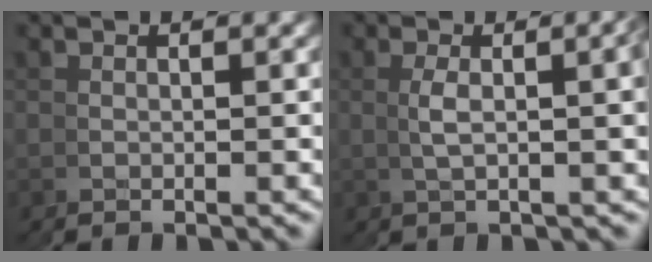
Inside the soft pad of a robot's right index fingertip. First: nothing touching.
{"total": 1.7, "force": [0.7, 0.5, 1.5], "torque": [-0.023, 0.004, 0.014]}